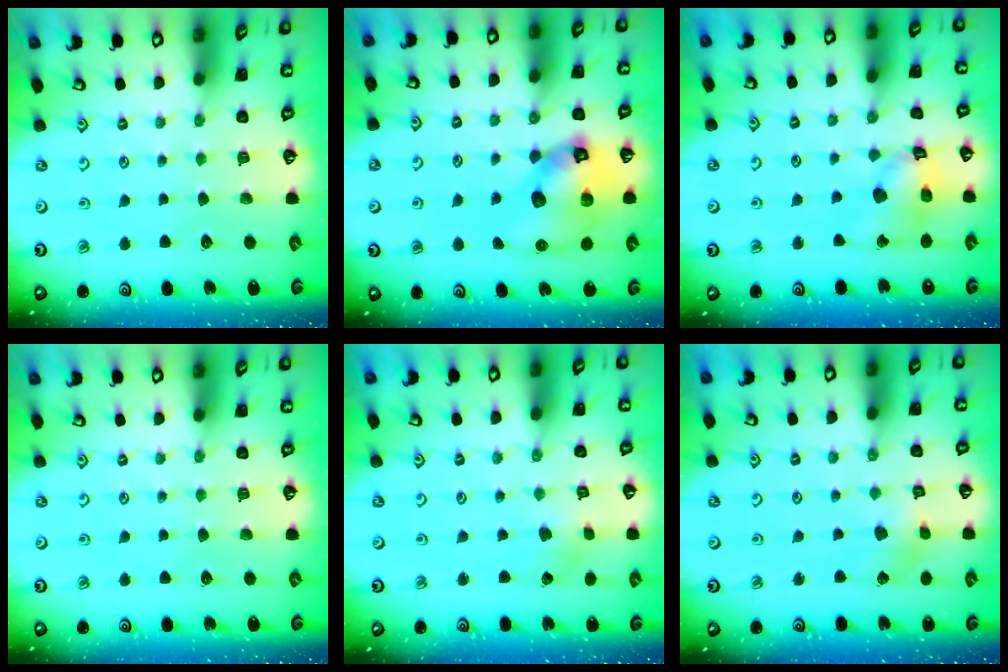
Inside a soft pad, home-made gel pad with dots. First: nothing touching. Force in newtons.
{"total": 15.2, "press": 15.1, "slide": 2.1}
{"total": 14.3, "press": 14.1, "slide": 1.9}
{"total": 0.0}
{"total": 2.3, "press": 2.3, "slide": 0.4}
{"total": 3.5, "press": 3.5, "slide": 0.5}